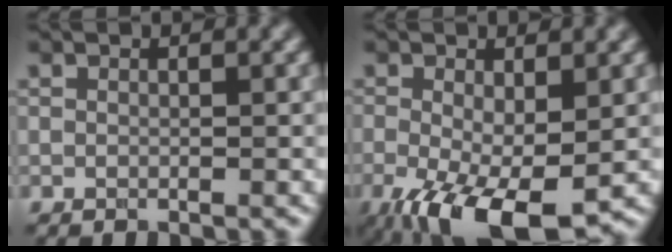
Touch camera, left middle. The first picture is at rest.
{"total": 8.3, "force": [-3.4, 3.6, 6.6], "torque": [-0.139, -0.027, -0.050]}